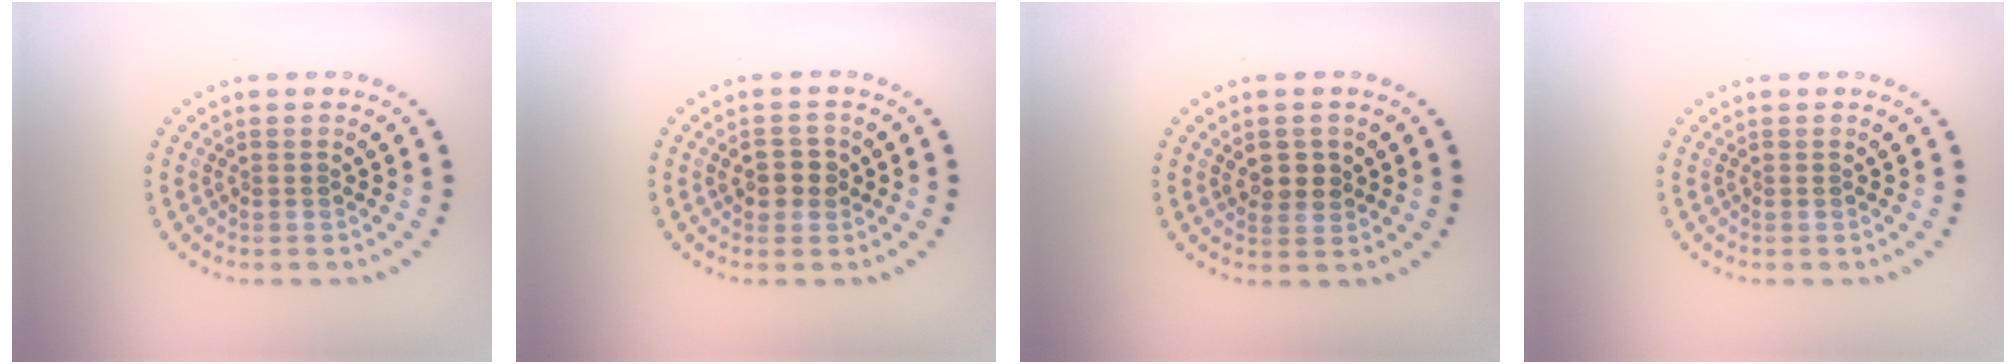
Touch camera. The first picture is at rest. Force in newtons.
{"total": 2.4, "press": 2.4, "slide": 0.5}
{"total": 1.7, "press": 1.6, "slide": 0.5}
{"total": 0.0}